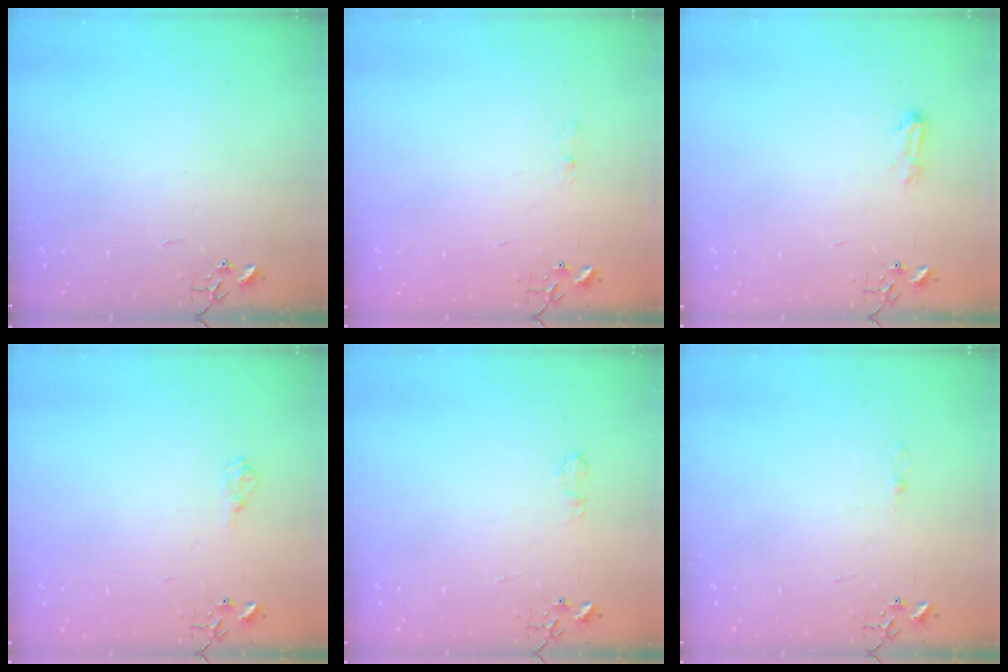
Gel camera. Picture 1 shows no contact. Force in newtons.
{"total": 5.5, "press": 5.4, "slide": 0.6}
{"total": 7.7, "press": 7.6, "slide": 0.9}
{"total": 6.8, "press": 6.8, "slide": 0.9}
{"total": 5.0, "press": 5.0, "slide": 0.6}
{"total": 2.5, "press": 2.5, "slide": 0.3}